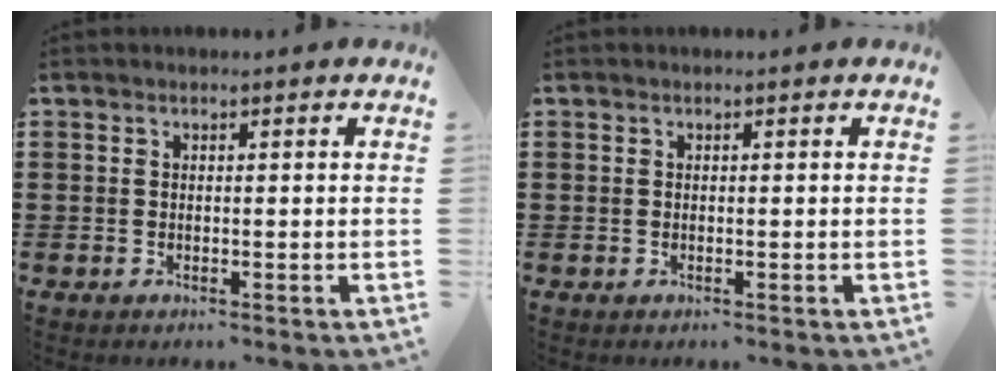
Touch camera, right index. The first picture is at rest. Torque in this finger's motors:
{"motor_torque": [-0.17, 1.97, 0.00, 0.00]}